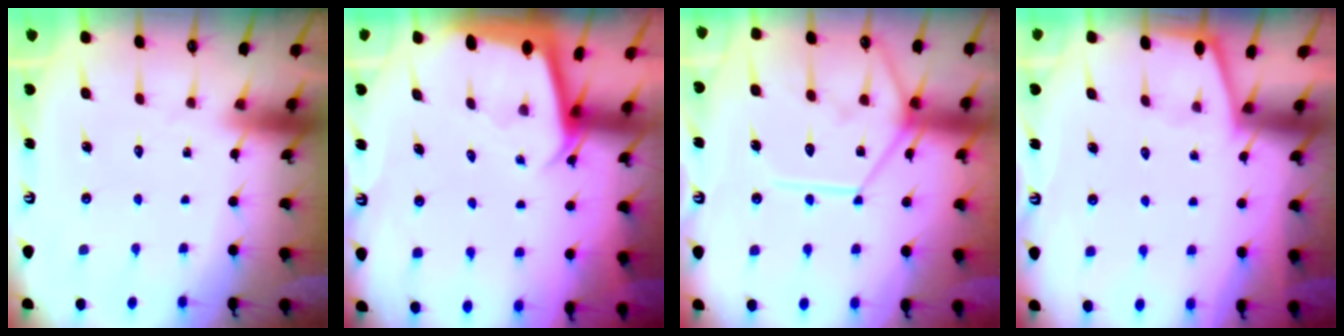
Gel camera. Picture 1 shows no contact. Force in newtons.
{"total": 2.1, "press": 2.1, "slide": 0.1}
{"total": 14.1, "press": 14.0, "slide": 1.5}
{"total": 1.1, "press": 1.1, "slide": 0.1}